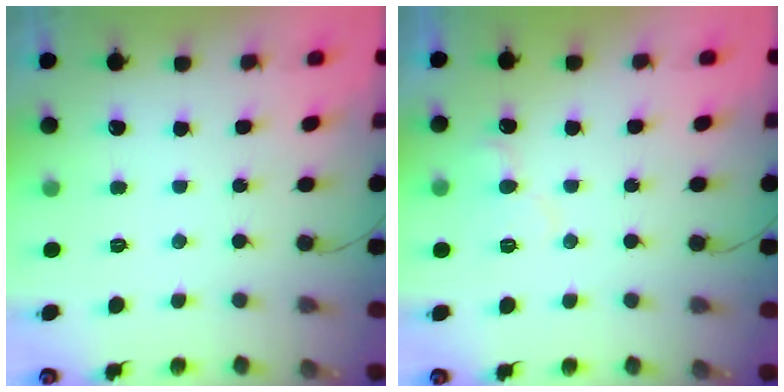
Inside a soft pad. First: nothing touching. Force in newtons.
{"total": 8.4, "press": 8.4, "slide": 0.4}